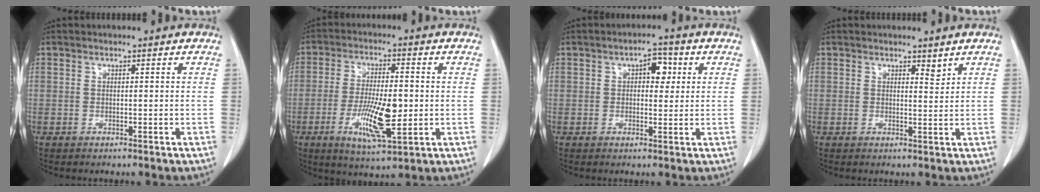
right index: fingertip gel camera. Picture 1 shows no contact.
{"total": 10.2, "force": [-1.9, 2.4, 9.7], "torque": [-0.182, -0.011, -0.028]}
{"total": 4.0, "force": [1.2, 2.1, 3.2], "torque": [-0.044, 0.012, 0.015]}
{"total": 1.5, "force": [1.2, 0.4, 0.7], "torque": [-0.011, -0.009, 0.019]}